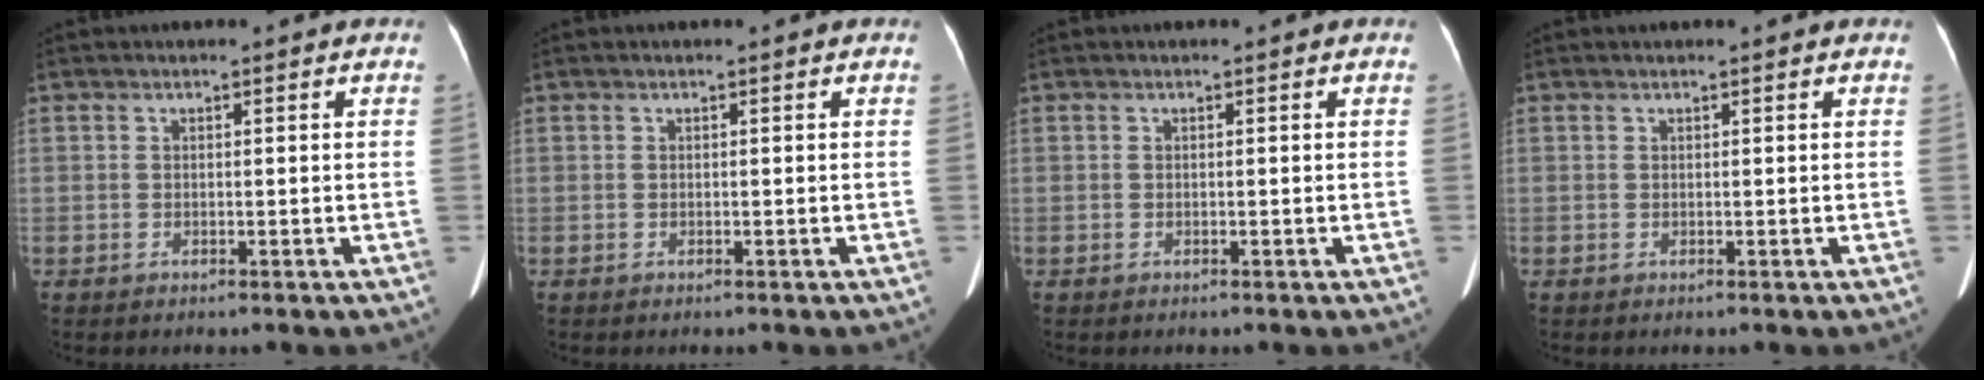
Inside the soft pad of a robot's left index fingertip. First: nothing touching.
{"total": 0.0}
{"total": 0.0}
{"total": 0.7, "force": [0.7, 0.0, 0.3], "torque": [-0.005, 0.016, 0.010]}